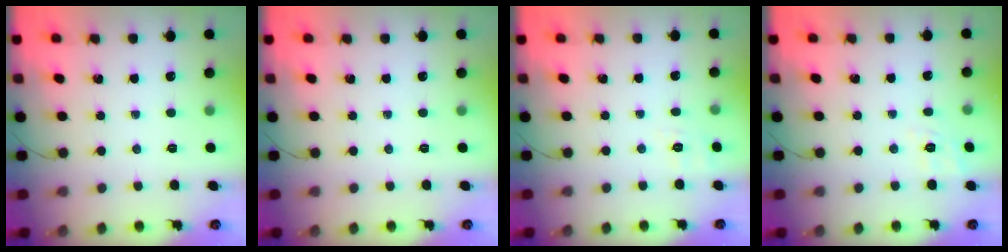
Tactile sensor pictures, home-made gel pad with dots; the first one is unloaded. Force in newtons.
{"total": 0.0}
{"total": 3.2, "press": 2.5, "slide": 2.0}
{"total": 2.0, "press": 0.4, "slide": 2.0}